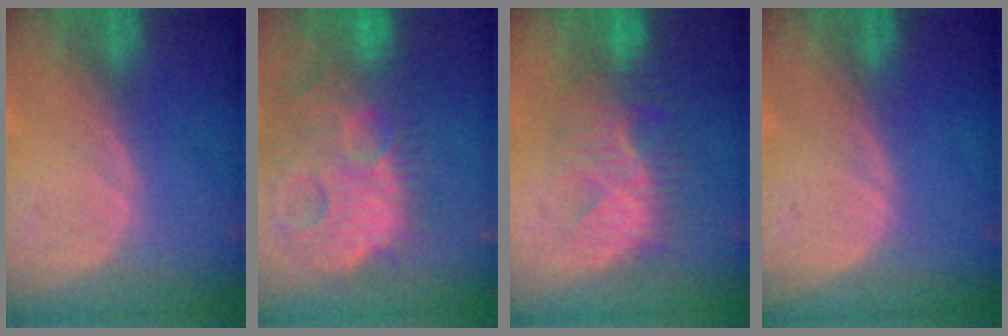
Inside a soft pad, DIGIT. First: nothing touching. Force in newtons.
{"total": 15.0, "press": 13.0, "slide": 7.4}
{"total": 8.0, "press": 7.9, "slide": 1.1}
{"total": 0.0}